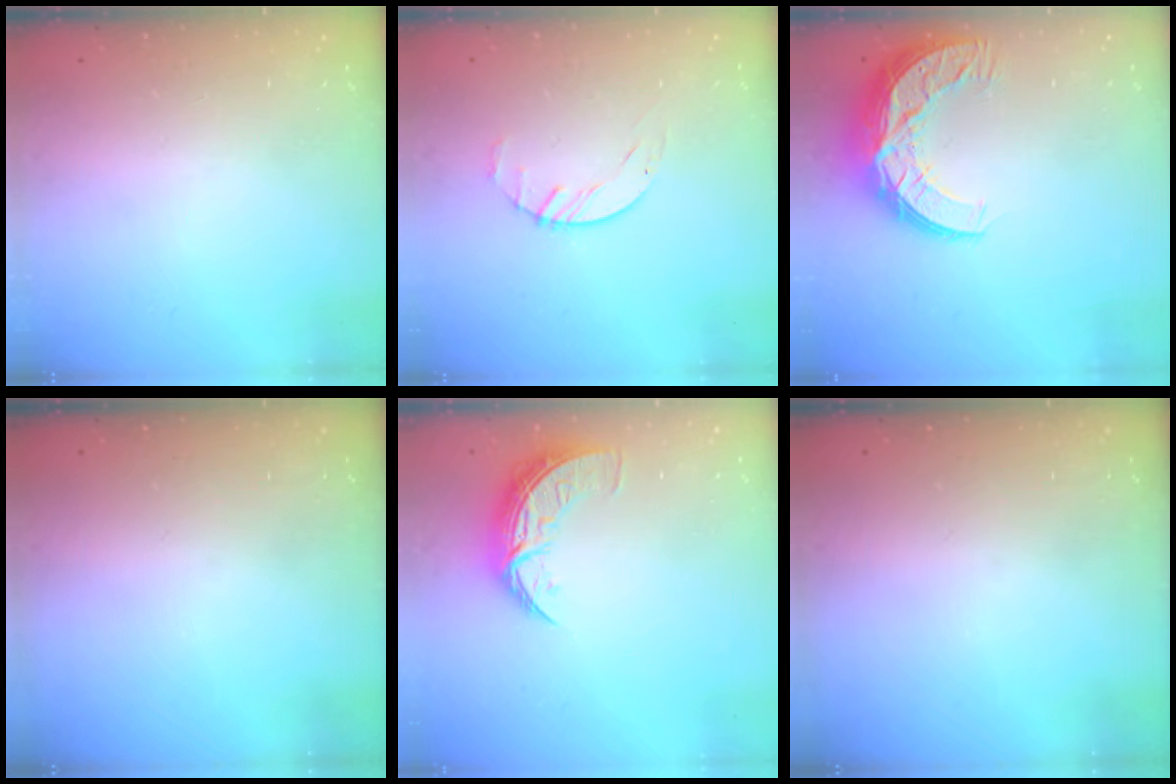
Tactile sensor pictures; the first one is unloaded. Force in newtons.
{"total": 1.6, "press": 1.6, "slide": 0.3}
{"total": 13.5, "press": 13.5, "slide": 0.8}
{"total": 0.0}
{"total": 9.0, "press": 9.0, "slide": 0.5}
{"total": 0.0}